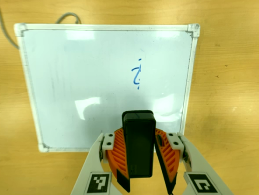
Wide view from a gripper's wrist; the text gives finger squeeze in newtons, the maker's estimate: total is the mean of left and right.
{"total": 8.8, "left": 8.5, "right": 9.1}